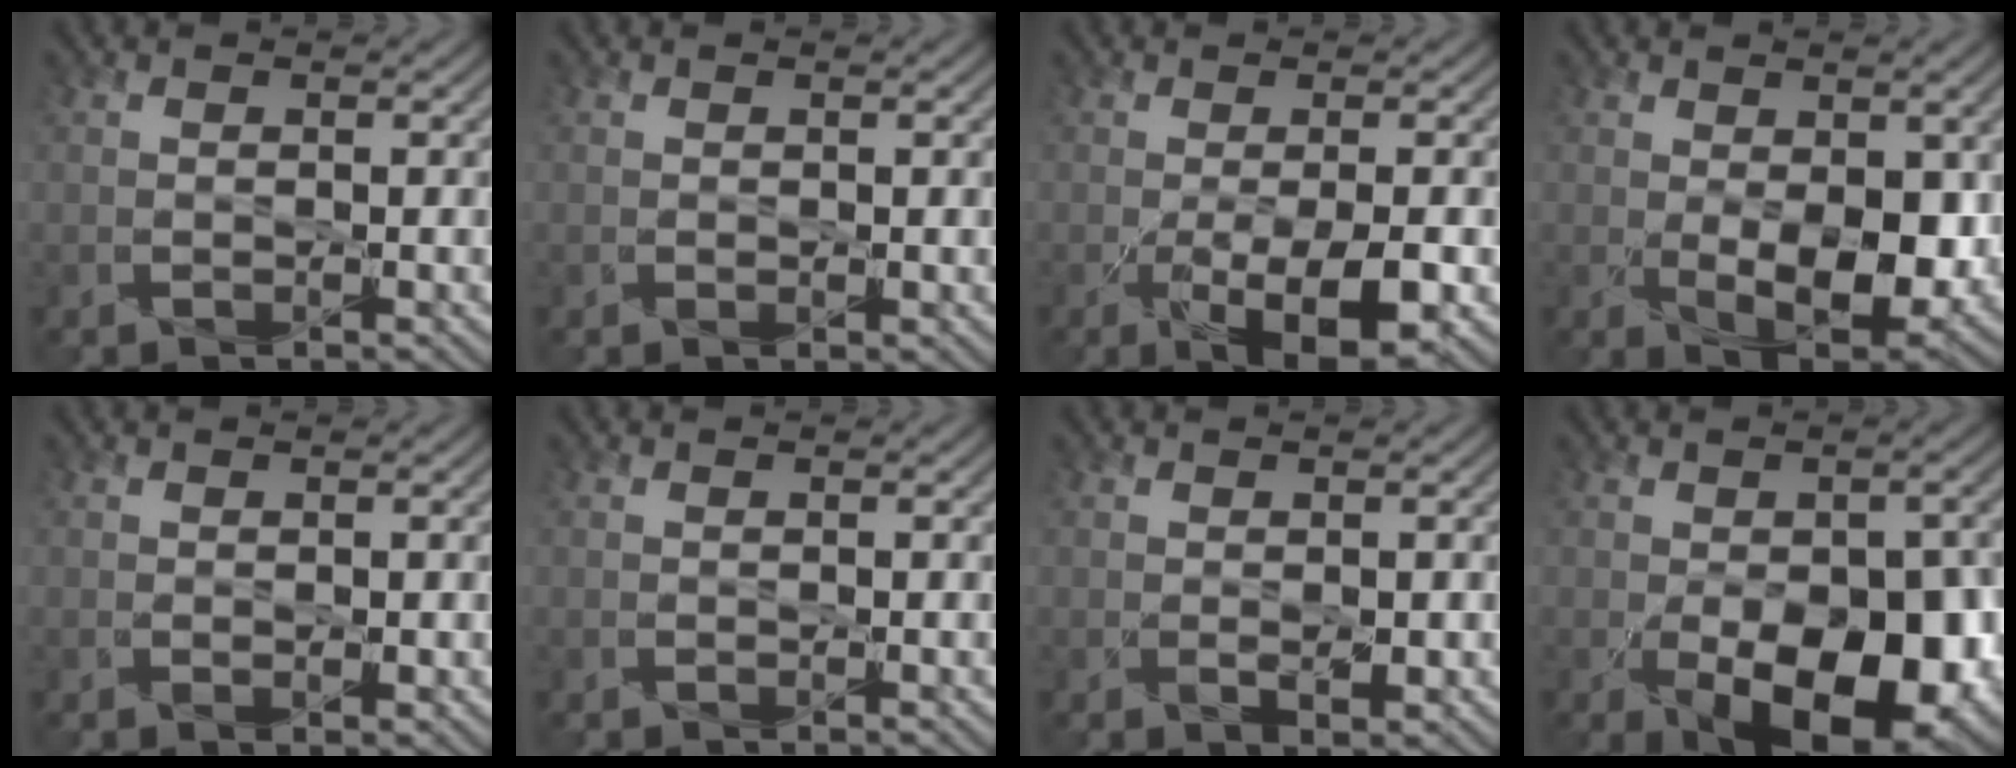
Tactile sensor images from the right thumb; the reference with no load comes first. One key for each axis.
{"total": 0.0}
{"total": 6.1, "fx": -2.4, "fy": 1.7, "fz": 5.4, "tx": -0.097, "ty": -0.010, "tz": -0.031}
{"total": 7.4, "fx": -0.3, "fy": 4.2, "fz": 6.0, "tx": -0.114, "ty": -0.027, "tz": 0.013}
{"total": 0.6, "fx": 0.0, "fy": 0.3, "fz": 0.5, "tx": -0.009, "ty": -0.003, "tz": 0.003}
{"total": 0.0}
{"total": 1.3, "fx": -0.1, "fy": 0.7, "fz": 1.0, "tx": -0.022, "ty": -0.008, "tz": 0.003}
{"total": 12.9, "fx": -4.1, "fy": 7.1, "fz": 9.9, "tx": -0.144, "ty": -0.042, "tz": -0.047}